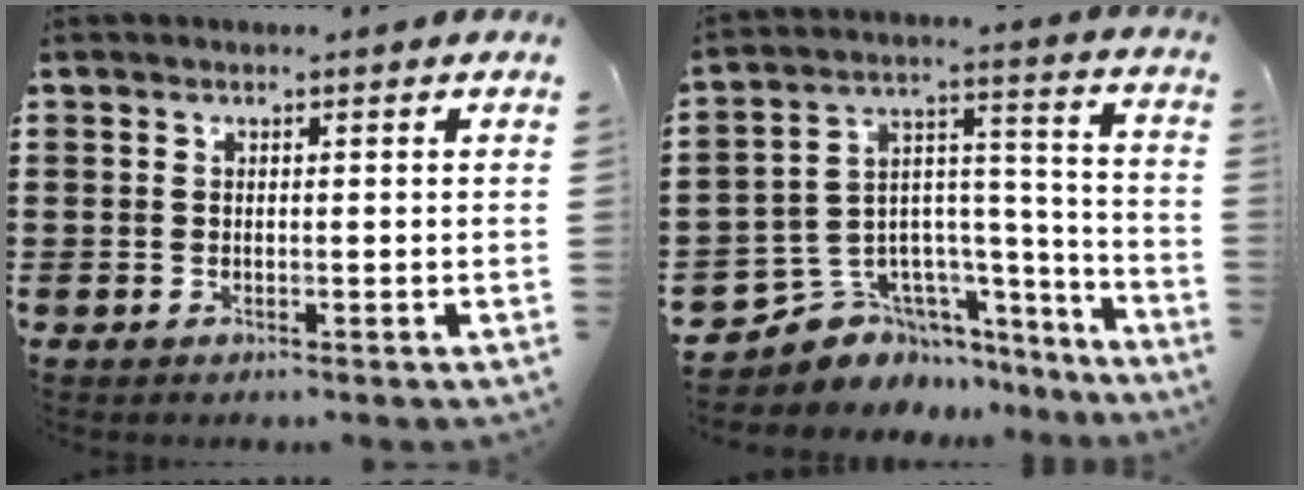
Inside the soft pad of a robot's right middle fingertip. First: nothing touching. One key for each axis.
{"total": 6.9, "fx": -5.2, "fy": 4.5, "fz": 0.6, "tx": -0.039, "ty": -0.007, "tz": -0.097}